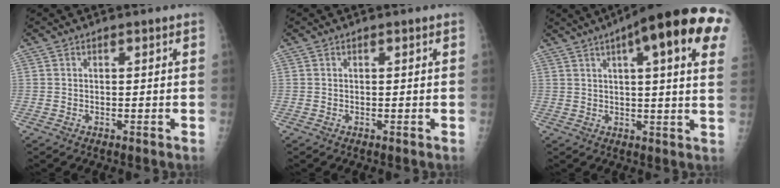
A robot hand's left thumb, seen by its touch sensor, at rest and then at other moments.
{"total": 0.0}
{"total": 22.9, "force": [10.5, 5.0, 19.7], "torque": [-0.253, 0.012, 0.131]}